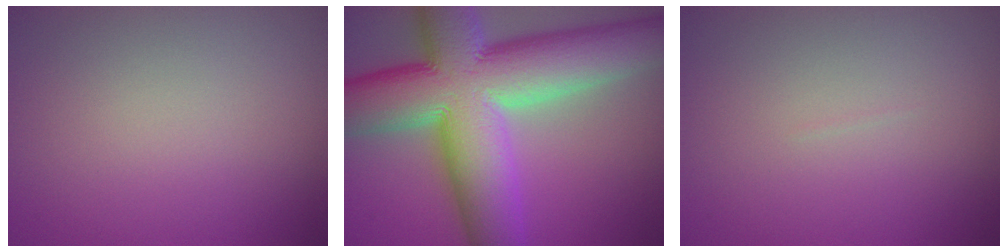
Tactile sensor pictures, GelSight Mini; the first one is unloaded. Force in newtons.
{"total": 16.4, "press": 16.3, "slide": 0.9}
{"total": 0.0}